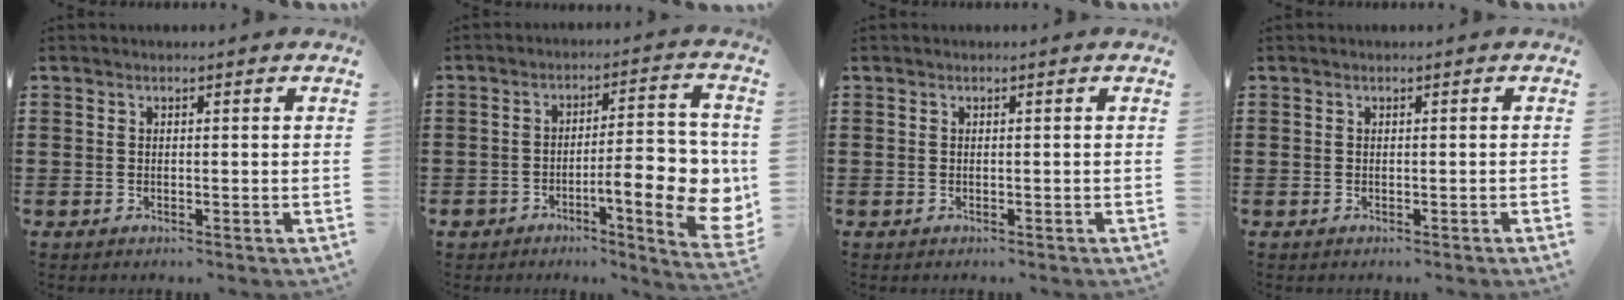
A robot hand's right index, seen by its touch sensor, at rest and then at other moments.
{"total": 11.1, "force": [-2.9, 3.9, 9.9], "torque": [-0.129, -0.007, -0.049]}
{"total": 0.0}
{"total": 0.0}